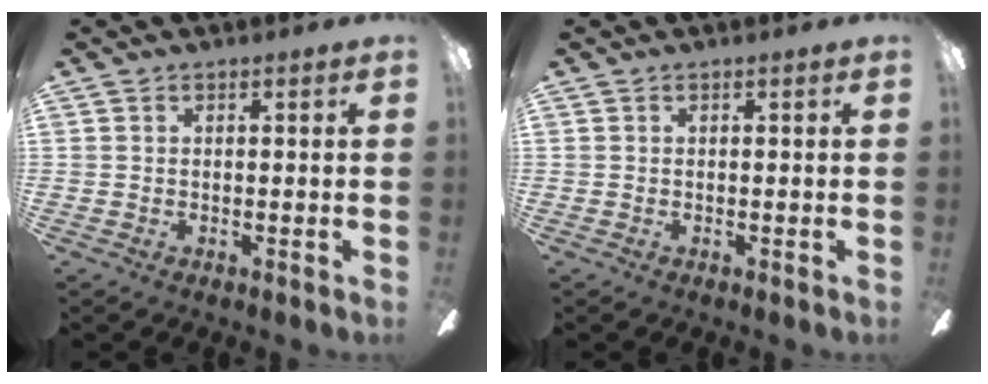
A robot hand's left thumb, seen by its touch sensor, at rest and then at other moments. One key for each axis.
{"total": 0.0}